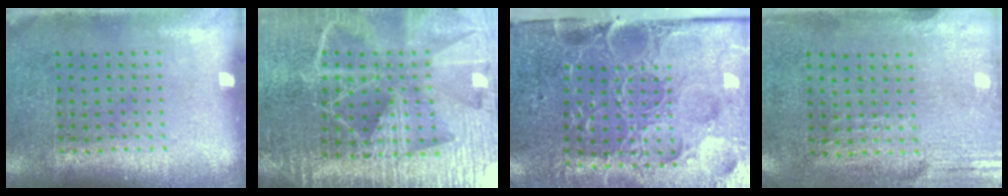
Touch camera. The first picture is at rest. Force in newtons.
{"total": 6.3, "press": 5.4, "slide": 3.1}
{"total": 5.1, "press": 4.1, "slide": 3.0}
{"total": 2.9, "press": 2.4, "slide": 1.6}